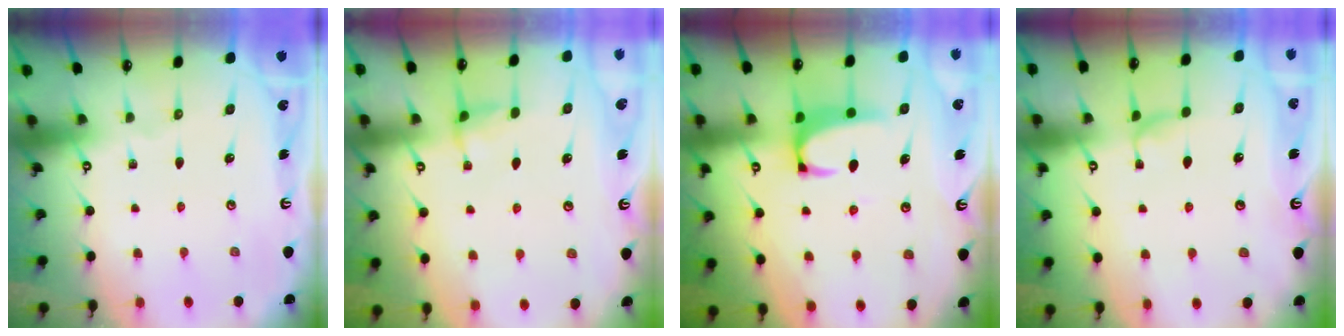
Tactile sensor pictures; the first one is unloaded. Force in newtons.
{"total": 2.9, "press": 2.9, "slide": 0.6}
{"total": 2.5, "press": 2.4, "slide": 0.8}
{"total": 0.9, "press": 0.0, "slide": 0.9}